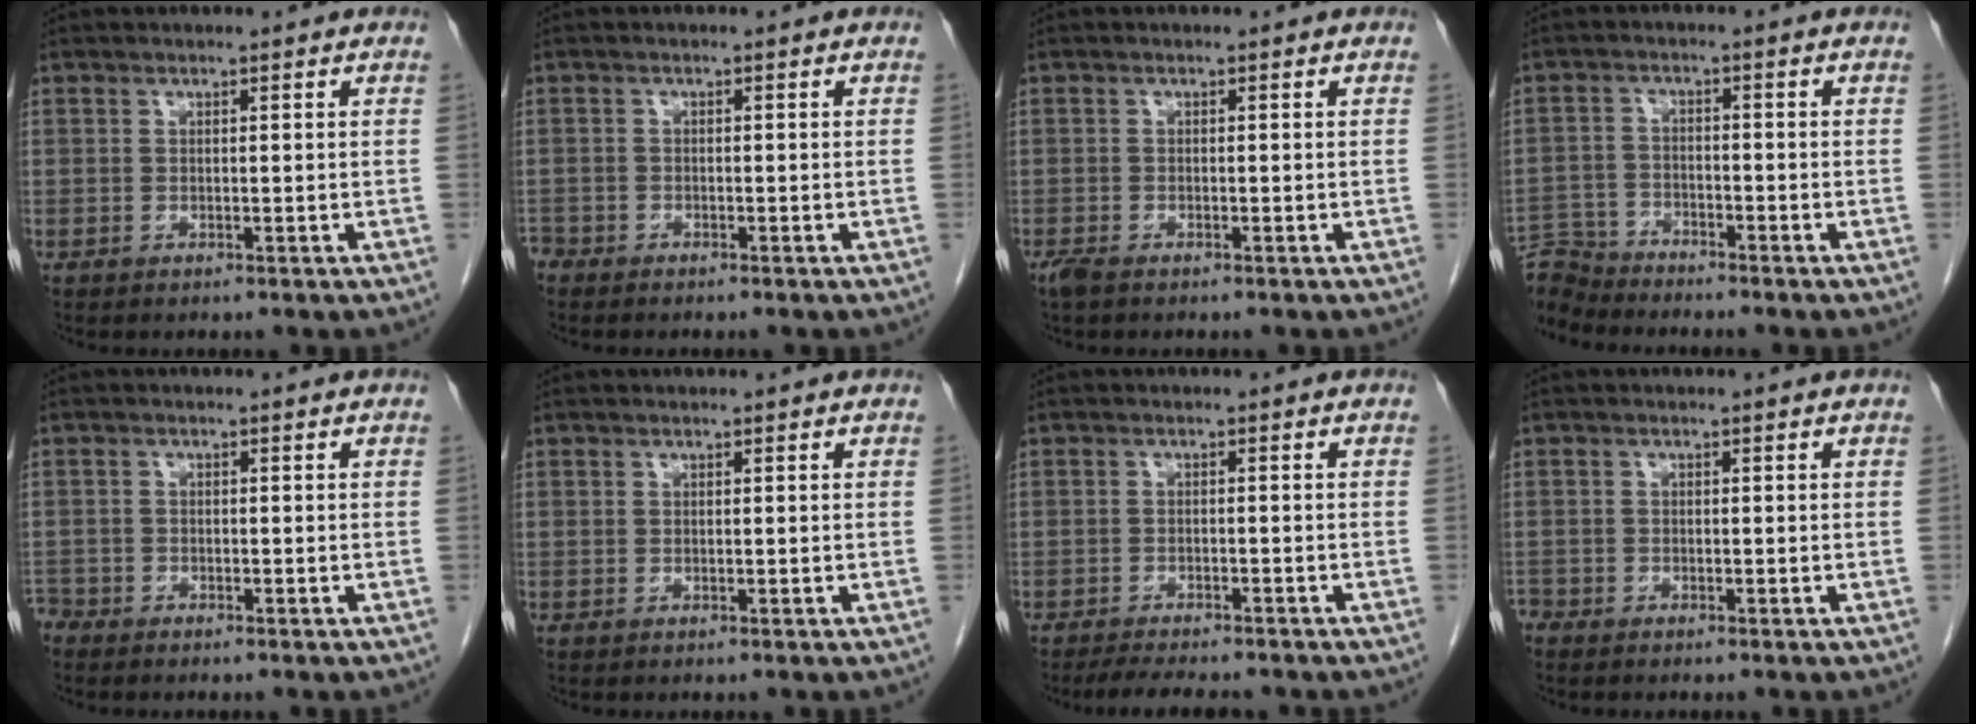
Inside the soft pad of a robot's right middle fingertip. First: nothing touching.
{"total": 1.7, "force": [-1.5, 0.7, 0.1], "torque": [-0.001, 0.000, -0.026]}
{"total": 1.8, "force": [-1.4, 0.5, 1.1], "torque": [-0.028, -0.007, -0.025]}
{"total": 5.8, "force": [-5.7, 0.3, -0.9], "torque": [0.020, 0.000, -0.109]}
{"total": 2.2, "force": [-2.1, 0.7, 0.0], "torque": [0.003, -0.002, -0.038]}
{"total": 0.0}
{"total": 7.3, "force": [-6.4, 1.4, 3.2], "torque": [-0.049, -0.012, -0.094]}
{"total": 1.3, "force": [-1.2, 0.5, 0.1], "torque": [0.001, 0.000, -0.021]}